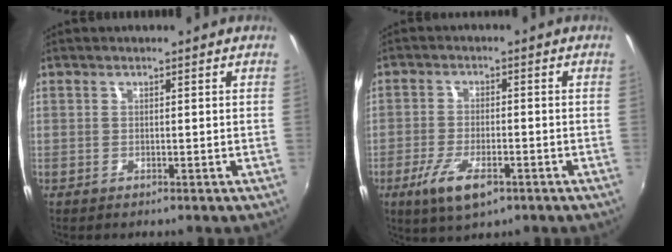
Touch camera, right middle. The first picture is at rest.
{"total": 8.3, "force": [-4.3, 3.0, 6.4], "torque": [-0.145, -0.021, -0.075]}